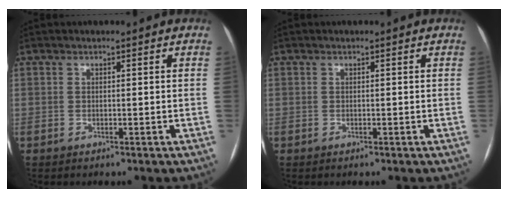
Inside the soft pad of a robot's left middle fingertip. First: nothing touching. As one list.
[{"total": 0.0}]